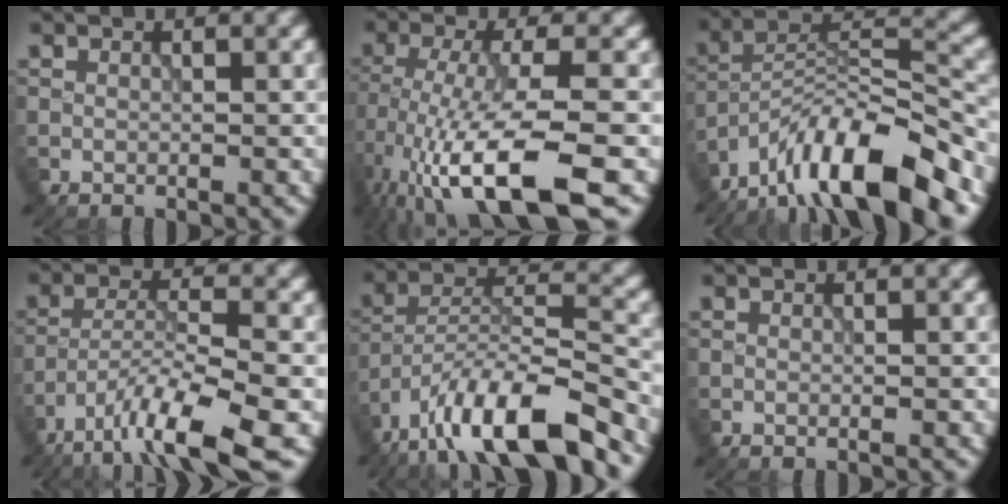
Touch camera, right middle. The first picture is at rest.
{"total": 11.2, "force": [-5.6, 2.8, 9.3], "torque": [-0.179, -0.012, -0.099]}
{"total": 12.3, "force": [-8.7, 3.3, 8.0], "torque": [-0.126, 0.019, -0.171]}
{"total": 8.1, "force": [-5.2, 1.3, 6.0], "torque": [-0.103, -0.001, -0.098]}
{"total": 11.4, "force": [-8.4, 2.9, 7.2], "torque": [-0.119, 0.013, -0.161]}
{"total": 0.0}